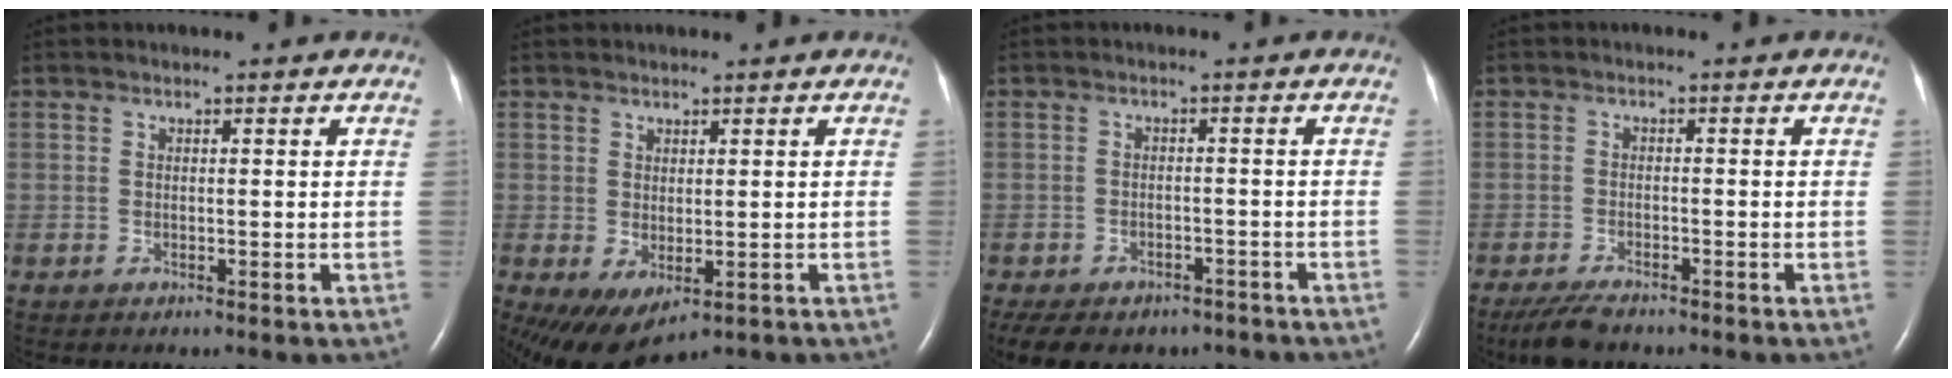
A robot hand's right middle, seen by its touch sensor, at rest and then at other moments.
{"total": 5.5, "force": [-2.6, 2.9, 3.9], "torque": [-0.061, -0.014, -0.030]}
{"total": 15.5, "force": [-11.8, 8.0, 6.1], "torque": [-0.156, -0.006, -0.143]}
{"total": 4.6, "force": [-3.8, 1.0, 2.4], "torque": [-0.053, -0.012, -0.066]}